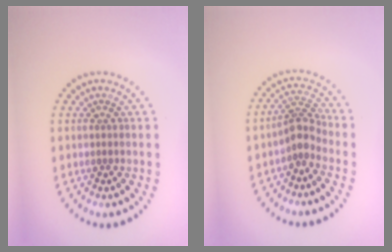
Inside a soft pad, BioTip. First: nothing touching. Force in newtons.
{"total": 2.5, "press": 1.9, "slide": 1.6}